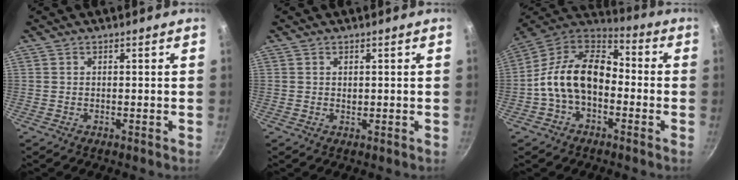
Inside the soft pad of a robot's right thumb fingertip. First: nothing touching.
{"total": 0.7, "force": [0.3, 0.5, 0.4], "torque": [-0.004, 0.000, 0.005]}
{"total": 15.7, "force": [-2.4, 10.5, 11.5], "torque": [-0.179, 0.049, -0.063]}